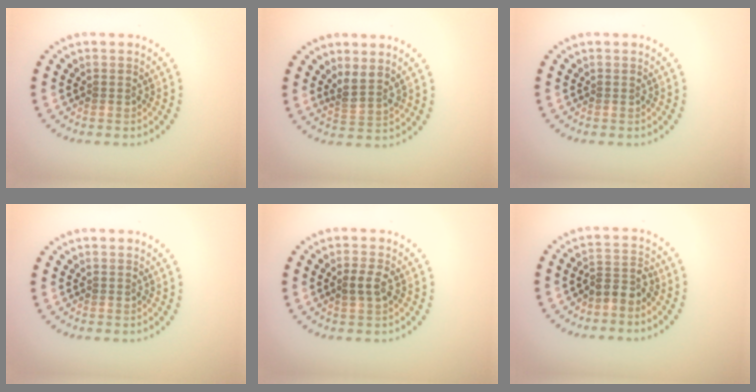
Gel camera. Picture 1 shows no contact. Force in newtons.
{"total": 2.2, "press": 1.5, "slide": 1.6}
{"total": 0.0}
{"total": 0.0}
{"total": 1.9, "press": 1.8, "slide": 0.4}
{"total": 2.4, "press": 1.8, "slide": 1.6}